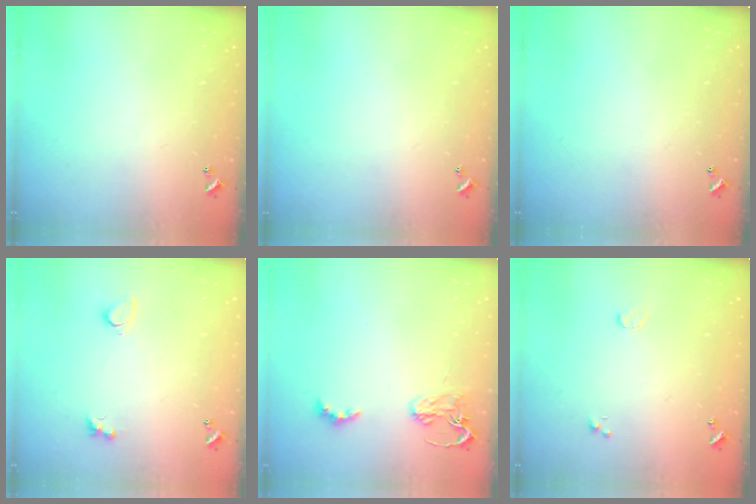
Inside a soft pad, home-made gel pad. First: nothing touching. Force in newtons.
{"total": 0.0}
{"total": 0.0}
{"total": 3.1, "press": 2.8, "slide": 1.3}
{"total": 2.9, "press": 2.8, "slide": 0.6}
{"total": 0.5, "press": 0.4, "slide": 0.3}